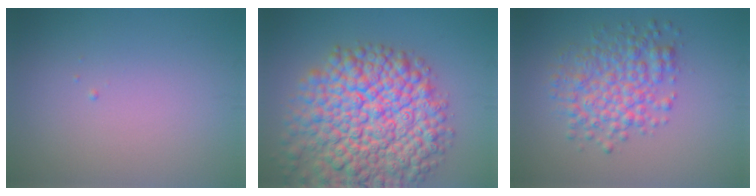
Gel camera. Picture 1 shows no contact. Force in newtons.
{"total": 13.6, "press": 13.5, "slide": 0.6}
{"total": 5.0, "press": 5.0, "slide": 0.1}